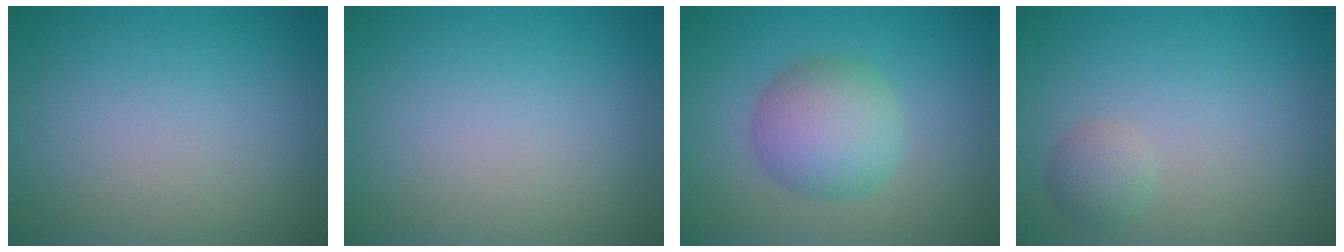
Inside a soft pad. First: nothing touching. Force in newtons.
{"total": 0.0}
{"total": 4.8, "press": 4.8, "slide": 0.1}
{"total": 1.5, "press": 1.5, "slide": 0.1}